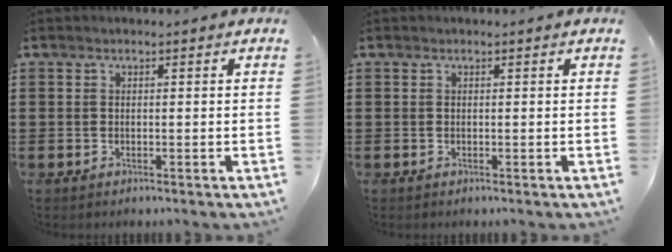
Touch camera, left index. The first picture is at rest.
{"total": 0.0}